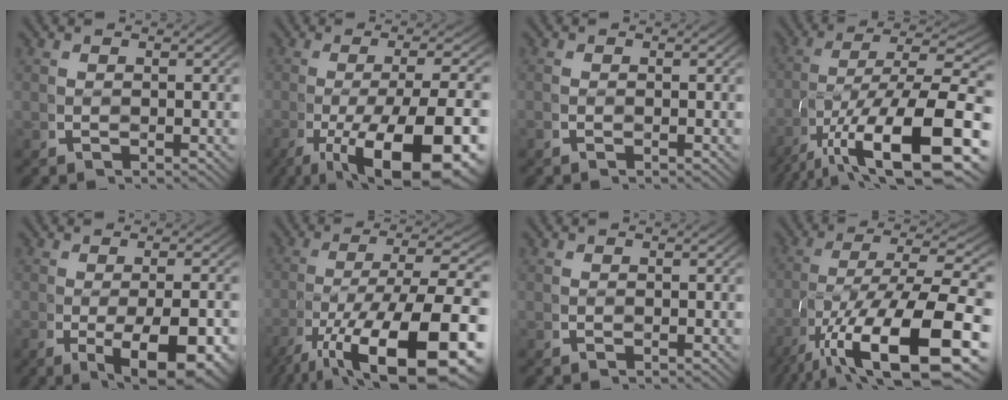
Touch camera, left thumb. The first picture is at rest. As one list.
[{"total": 13.7, "force": [-5.0, 6.9, 10.8], "torque": [-0.200, -0.058, -0.038]}, {"total": 0.0}, {"total": 12.8, "force": [-2.3, 6.6, 10.7], "torque": [-0.195, -0.046, -0.006]}, {"total": 8.4, "force": [-2.3, 3.7, 7.2], "torque": [-0.126, -0.031, -0.015]}, {"total": 15.5, "force": [-4.6, 8.4, 12.2], "torque": [-0.215, -0.070, -0.030]}, {"total": 0.0}, {"total": 14.4, "force": [-3.0, 7.5, 11.9], "torque": [-0.233, -0.059, -0.010]}]